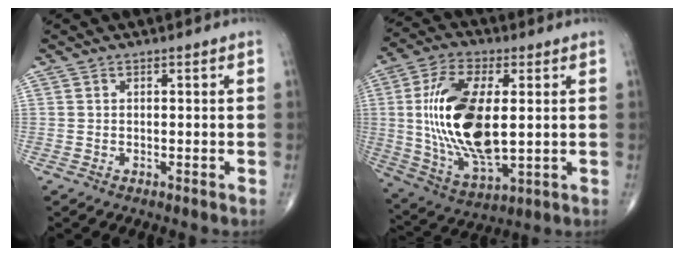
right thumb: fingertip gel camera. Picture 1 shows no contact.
{"total": 20.3, "force": [1.6, 9.4, 17.9], "torque": [-0.346, -0.015, 0.035]}